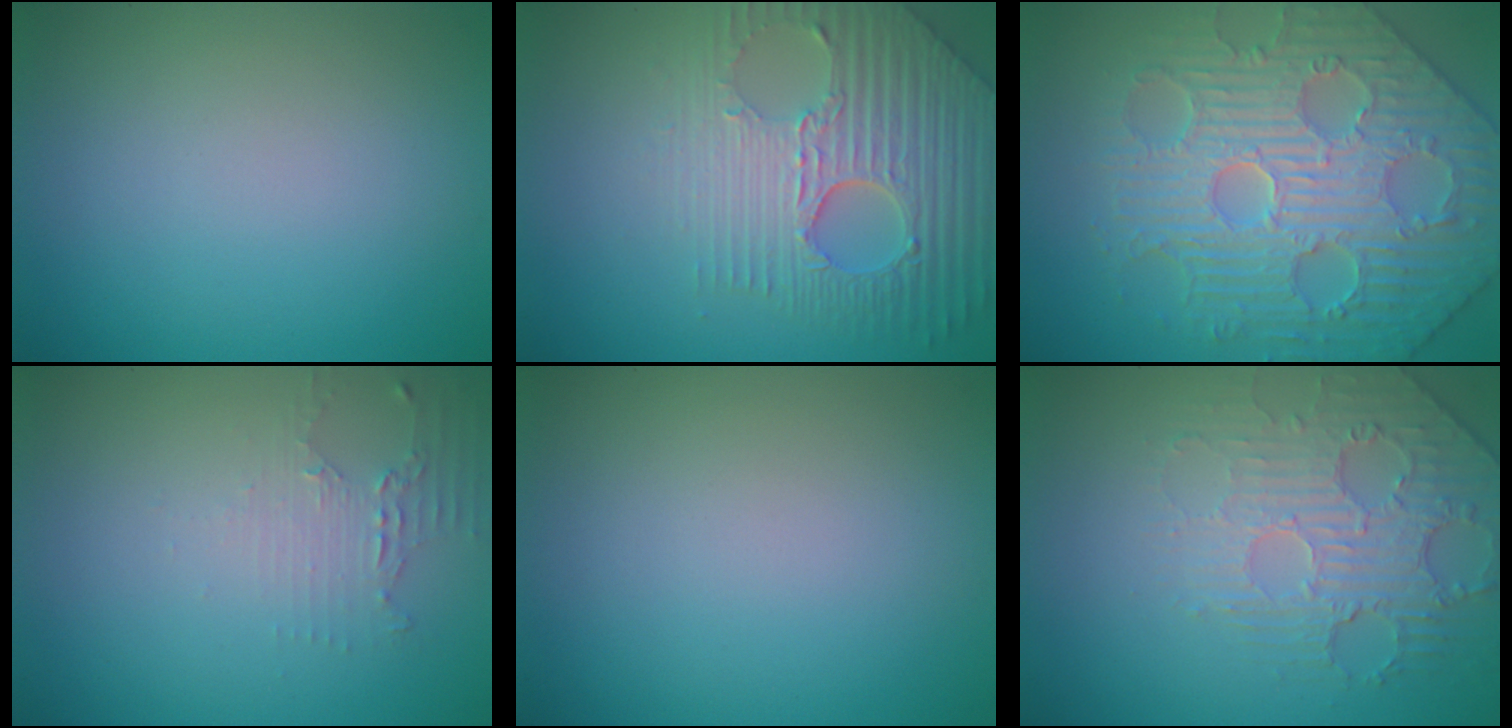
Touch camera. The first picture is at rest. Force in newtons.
{"total": 7.6, "press": 5.5, "slide": 5.3}
{"total": 7.6, "press": 6.3, "slide": 4.3}
{"total": 2.0, "press": 1.4, "slide": 1.5}
{"total": 0.0}
{"total": 2.9, "press": 2.4, "slide": 1.6}